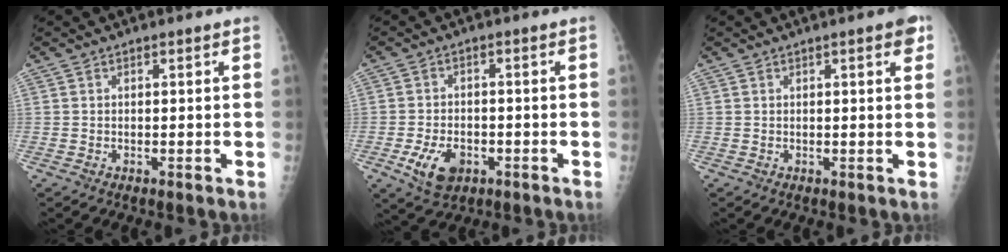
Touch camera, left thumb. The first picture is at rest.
{"total": 6.9, "force": [-2.6, 4.6, 4.5], "torque": [-0.073, 0.003, -0.039]}
{"total": 2.9, "force": [1.5, 0.6, 2.3], "torque": [-0.024, -0.003, 0.016]}